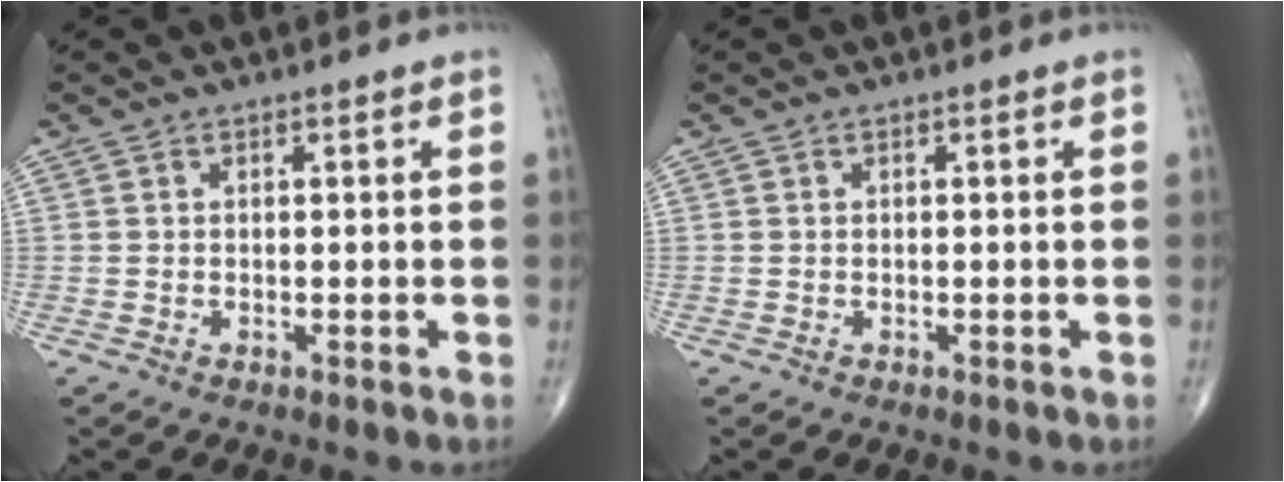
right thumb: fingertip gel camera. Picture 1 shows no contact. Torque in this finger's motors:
{"motor_torque": [0.00, 0.00, 0.00, 0.00, 0.00]}